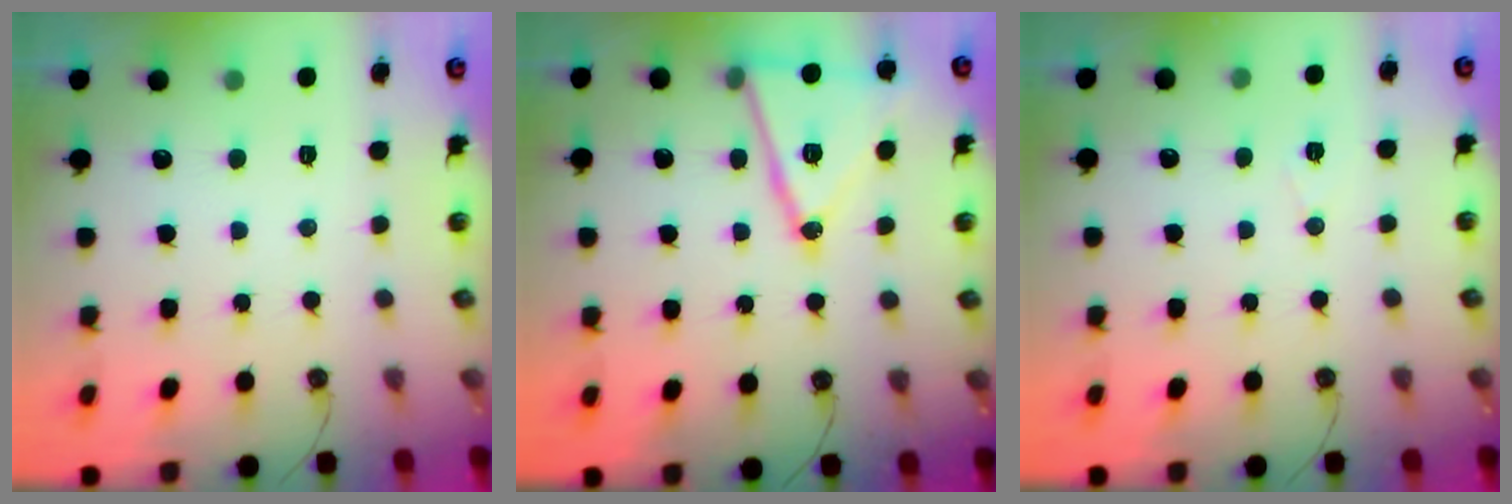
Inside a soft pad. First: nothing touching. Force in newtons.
{"total": 16.8, "press": 16.5, "slide": 3.4}
{"total": 5.7, "press": 3.5, "slide": 4.4}